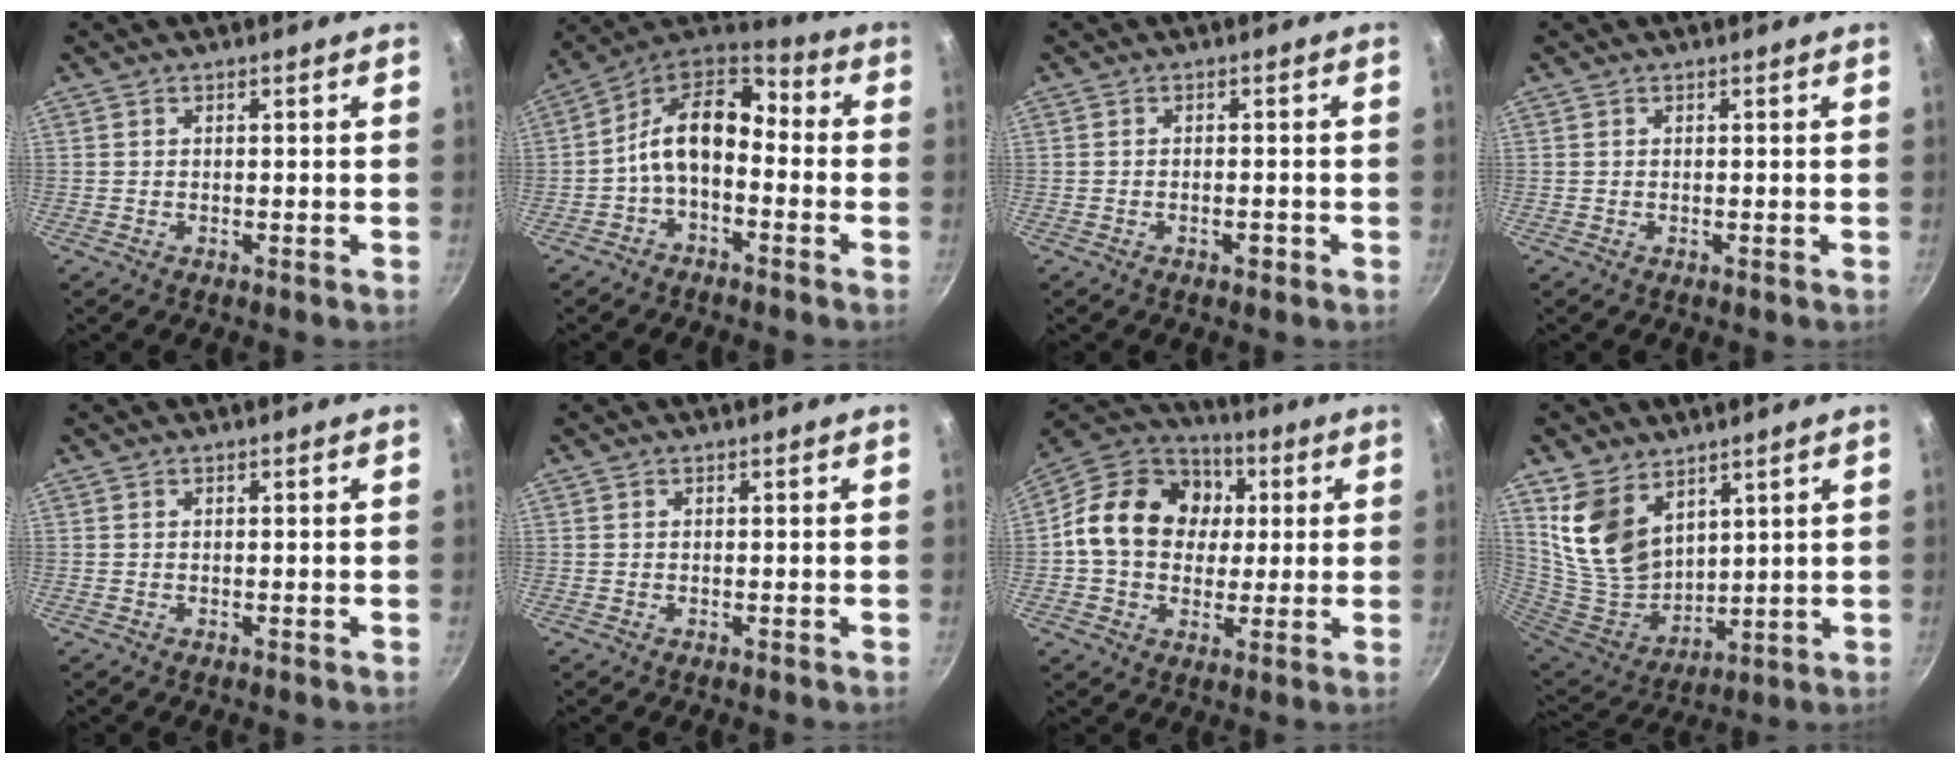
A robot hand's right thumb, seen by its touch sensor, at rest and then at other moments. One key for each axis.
{"total": 12.8, "fx": -2.1, "fy": 8.1, "fz": 9.8, "tx": -0.160, "ty": 0.056, "tz": -0.056}
{"total": 1.5, "fx": -0.9, "fy": 0.7, "fz": 1.0, "tx": -0.017, "ty": 0.005, "tz": -0.013}
{"total": 0.0}
{"total": 0.0}
{"total": 0.0}
{"total": 18.7, "fx": 2.2, "fy": 15.0, "fz": 10.9, "tx": -0.158, "ty": 0.026, "tz": 0.023}
{"total": 14.0, "fx": 7.7, "fy": 9.0, "fz": 7.4, "tx": -0.124, "ty": -0.061, "tz": 0.169}